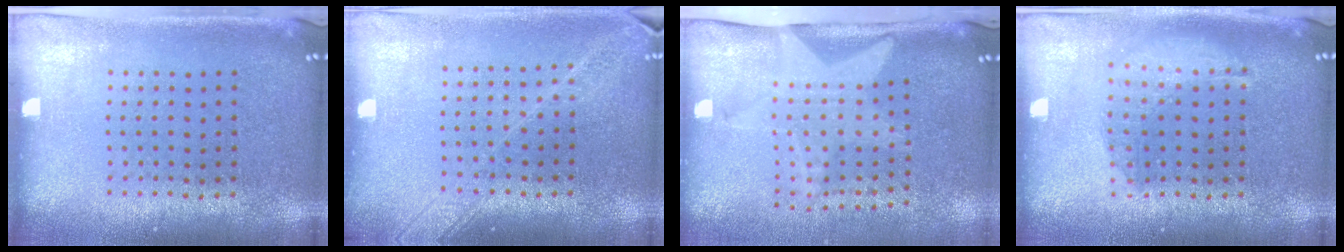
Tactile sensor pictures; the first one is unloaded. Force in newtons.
{"total": 1.8, "press": 1.5, "slide": 1.0}
{"total": 2.1, "press": 1.5, "slide": 1.4}
{"total": 1.4, "press": 1.3, "slide": 0.6}